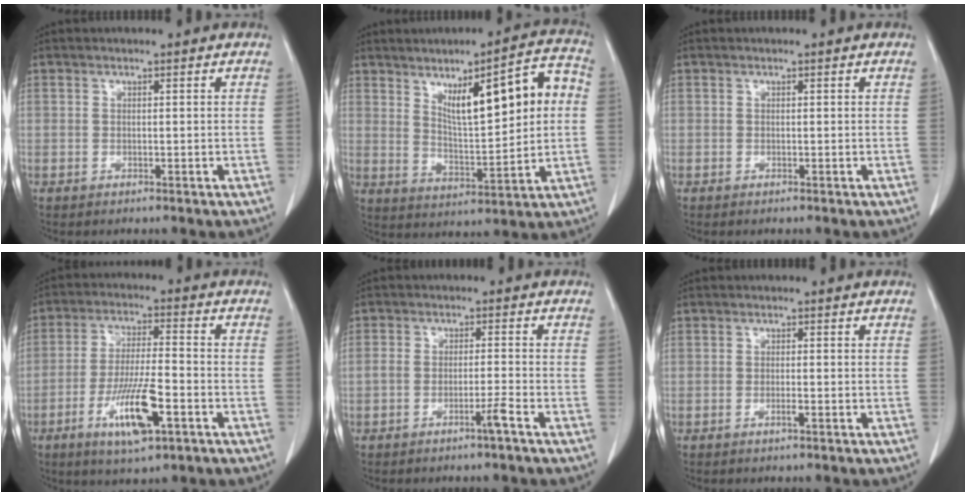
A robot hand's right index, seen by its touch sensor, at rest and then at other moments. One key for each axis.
{"total": 13.5, "fx": 3.4, "fy": 2.7, "fz": 12.8, "tx": -0.188, "ty": 0.020, "tz": 0.060}
{"total": 0.0}
{"total": 10.6, "fx": -4.5, "fy": 1.8, "fz": 9.4, "tx": -0.178, "ty": -0.011, "tz": -0.078}
{"total": 3.1, "fx": -2.0, "fy": -0.2, "fz": 2.3, "tx": -0.042, "ty": 0.004, "tz": -0.037}
{"total": 1.1, "fx": -0.6, "fy": 0.0, "fz": 1.0, "tx": -0.021, "ty": 0.000, "tz": -0.011}